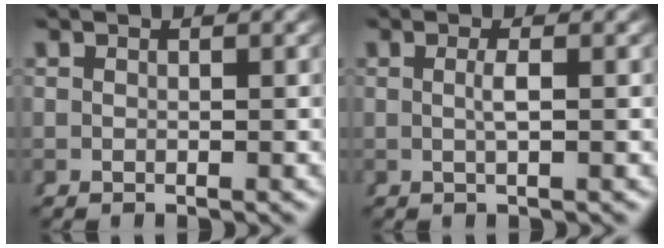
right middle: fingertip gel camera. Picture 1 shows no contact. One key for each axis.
{"total": 1.3, "fx": -0.3, "fy": -0.1, "fz": 1.3, "tx": -0.025, "ty": -0.006, "tz": -0.003}